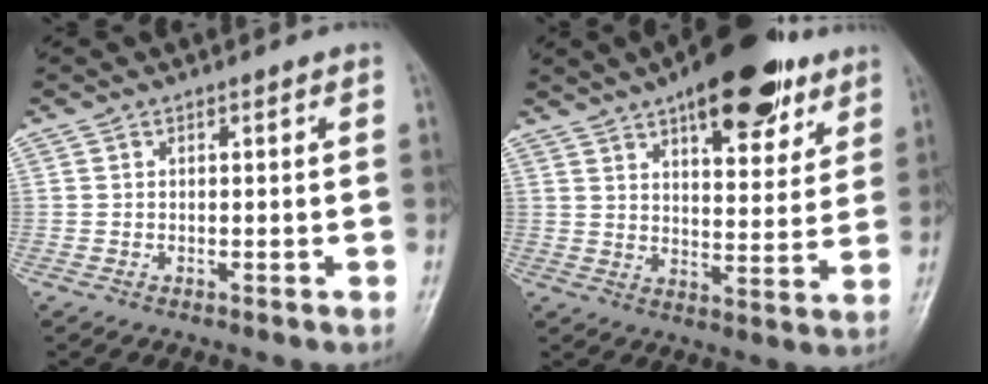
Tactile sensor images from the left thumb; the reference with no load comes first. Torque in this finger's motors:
{"motor_torque": [2.35, 0.98, 1.24, -1.11, 0.09]}